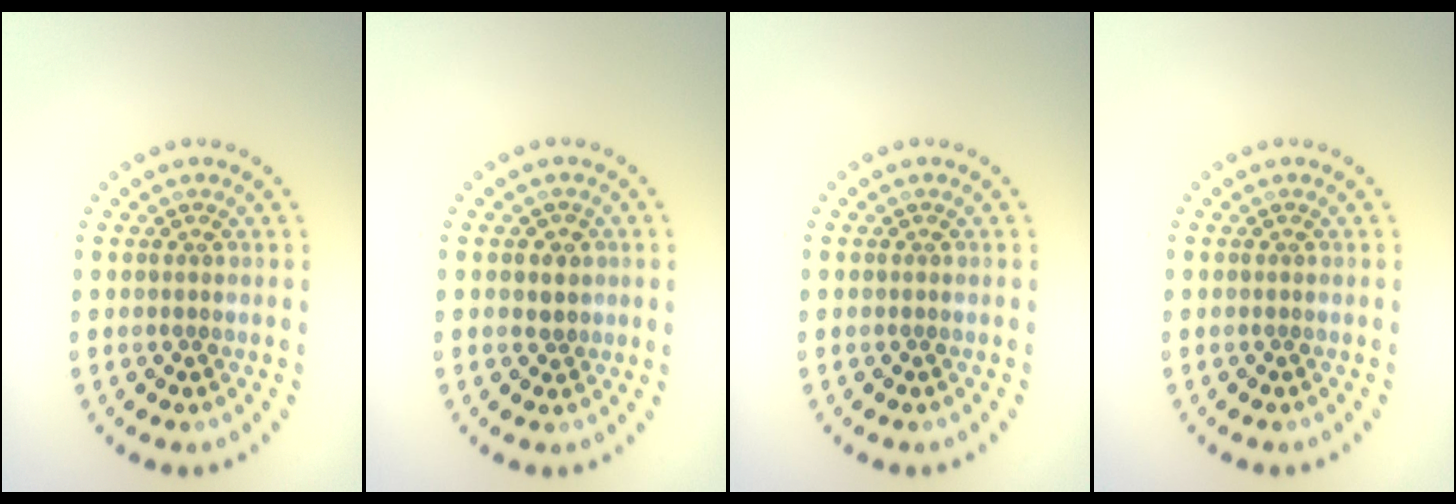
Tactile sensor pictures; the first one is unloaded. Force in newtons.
{"total": 1.2, "press": 1.0, "slide": 0.7}
{"total": 0.0}
{"total": 0.0}